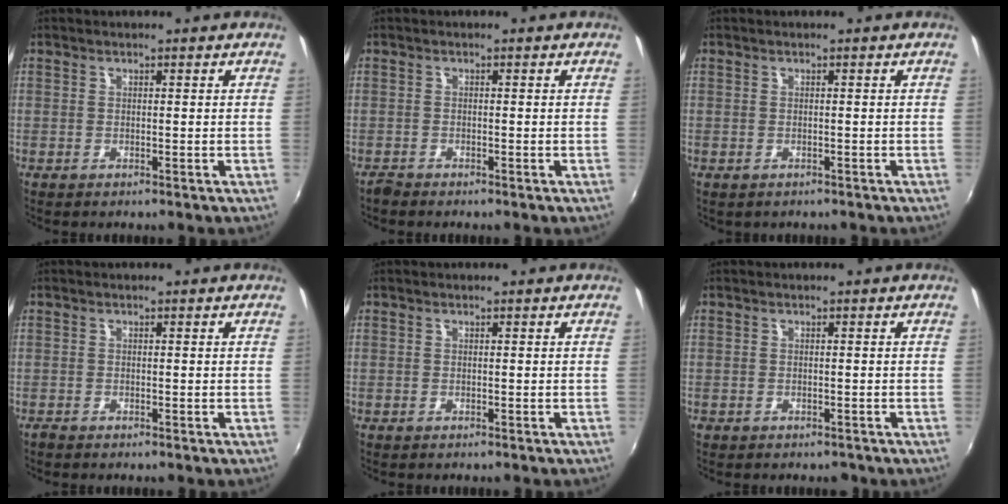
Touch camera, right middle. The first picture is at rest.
{"total": 1.2, "force": [-1.2, 0.3, 0.0], "torque": [-0.004, -0.006, -0.026]}
{"total": 0.6, "force": [-0.4, 0.4, 0.2], "torque": [-0.006, -0.001, -0.004]}
{"total": 0.6, "force": [-0.6, 0.2, 0.1], "torque": [-0.003, -0.004, -0.015]}
{"total": 0.0}
{"total": 1.6, "force": [-1.2, 1.1, 0.5], "torque": [-0.013, -0.006, -0.014]}